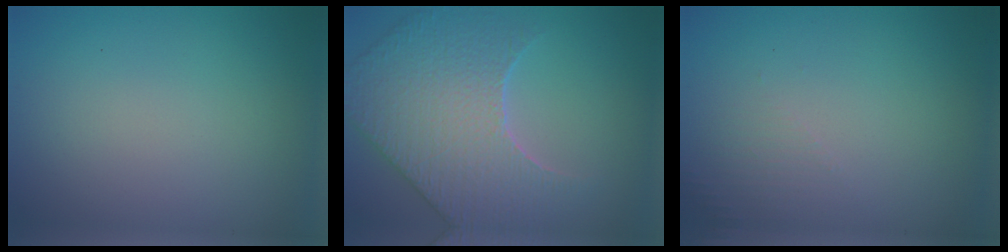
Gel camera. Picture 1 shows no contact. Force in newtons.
{"total": 6.2, "press": 5.6, "slide": 2.7}
{"total": 1.3, "press": 1.2, "slide": 0.4}